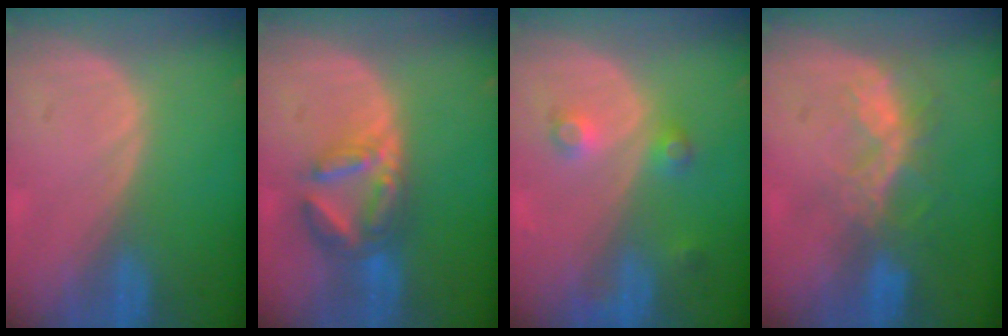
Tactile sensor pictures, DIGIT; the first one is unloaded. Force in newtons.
{"total": 7.2, "press": 6.3, "slide": 3.5}
{"total": 3.8, "press": 3.5, "slide": 1.4}
{"total": 6.6, "press": 5.7, "slide": 3.2}